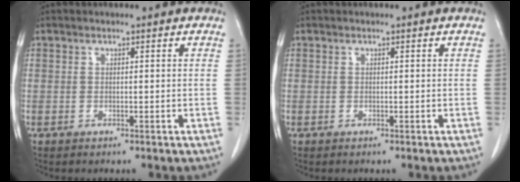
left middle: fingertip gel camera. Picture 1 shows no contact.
{"total": 0.0}